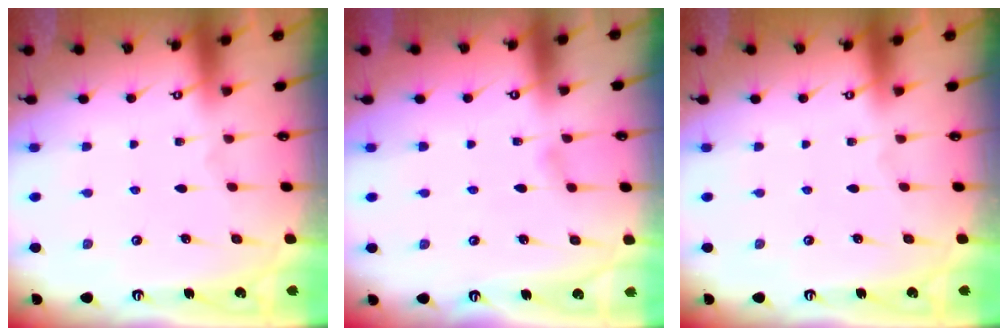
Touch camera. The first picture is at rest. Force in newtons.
{"total": 3.9, "press": 3.9, "slide": 0.5}
{"total": 0.0}